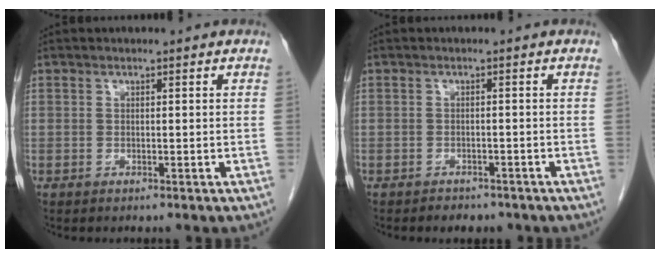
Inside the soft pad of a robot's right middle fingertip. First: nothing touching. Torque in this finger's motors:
{"motor_torque": [-0.11, 0.13, -0.05, 0.01]}